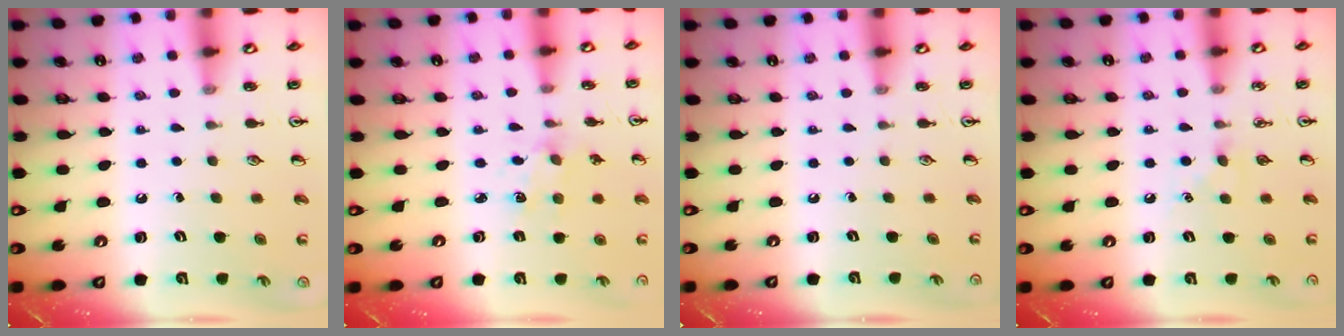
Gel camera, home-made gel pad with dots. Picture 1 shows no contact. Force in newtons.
{"total": 2.5, "press": 2.5, "slide": 0.2}
{"total": 0.0}
{"total": 4.7, "press": 4.6, "slide": 0.7}